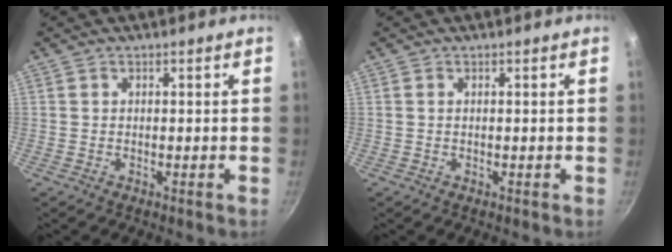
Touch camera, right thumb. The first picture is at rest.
{"total": 0.0}